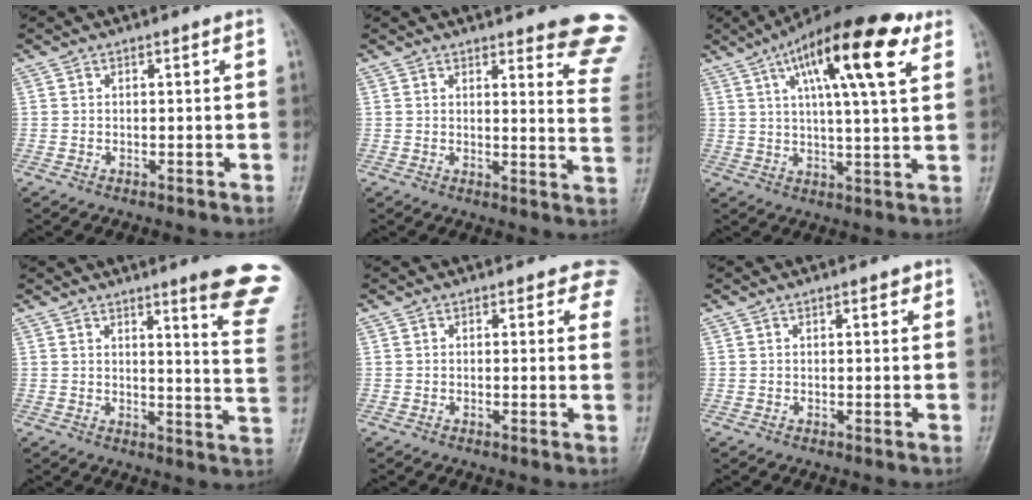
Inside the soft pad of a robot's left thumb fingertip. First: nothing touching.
{"total": 12.5, "force": [11.1, 2.2, 5.4], "torque": [-0.023, -0.096, 0.098]}
{"total": 19.0, "force": [8.8, 4.8, 16.1], "torque": [-0.238, -0.006, 0.135]}
{"total": 14.0, "force": [9.8, 0.8, 9.9], "torque": [-0.098, -0.072, 0.108]}
{"total": 4.4, "force": [3.2, 2.2, 2.0], "torque": [0.014, -0.011, 0.017]}
{"total": 1.5, "force": [0.9, 0.7, 1.0], "torque": [-0.007, -0.001, 0.009]}